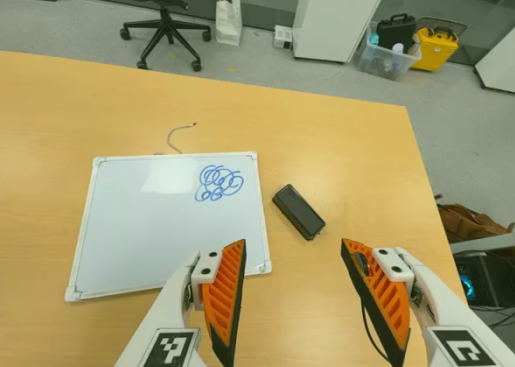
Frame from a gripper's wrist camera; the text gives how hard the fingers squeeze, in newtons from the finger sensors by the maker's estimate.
{"total": 0.0}